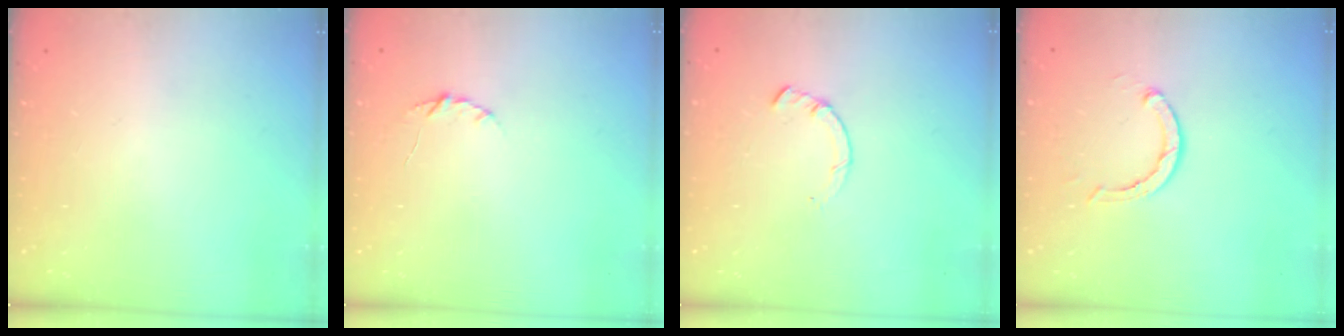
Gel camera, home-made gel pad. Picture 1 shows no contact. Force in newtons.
{"total": 3.9, "press": 3.9, "slide": 0.5}
{"total": 1.4, "press": 1.4, "slide": 0.2}
{"total": 2.9, "press": 2.9, "slide": 0.5}